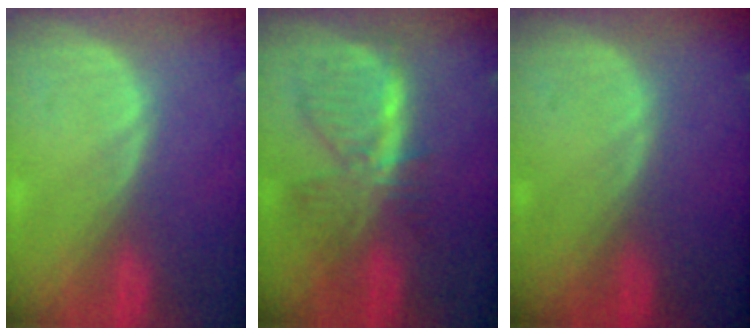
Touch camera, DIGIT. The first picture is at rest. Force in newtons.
{"total": 7.7, "press": 6.9, "slide": 3.3}
{"total": 0.0}